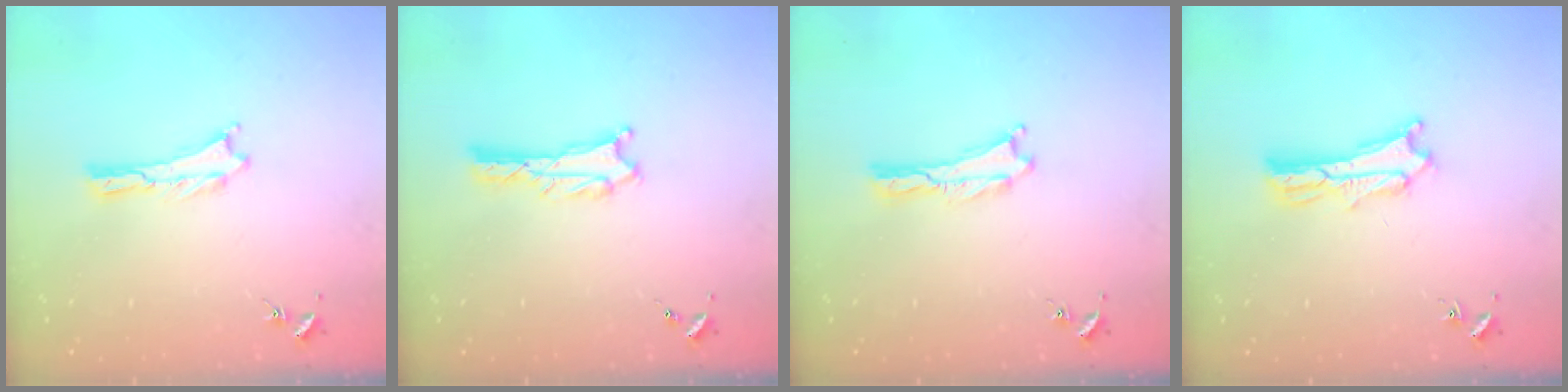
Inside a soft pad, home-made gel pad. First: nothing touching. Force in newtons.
{"total": 1.3, "press": 1.2, "slide": 0.1}
{"total": 0.0}
{"total": 4.0, "press": 4.0, "slide": 0.4}